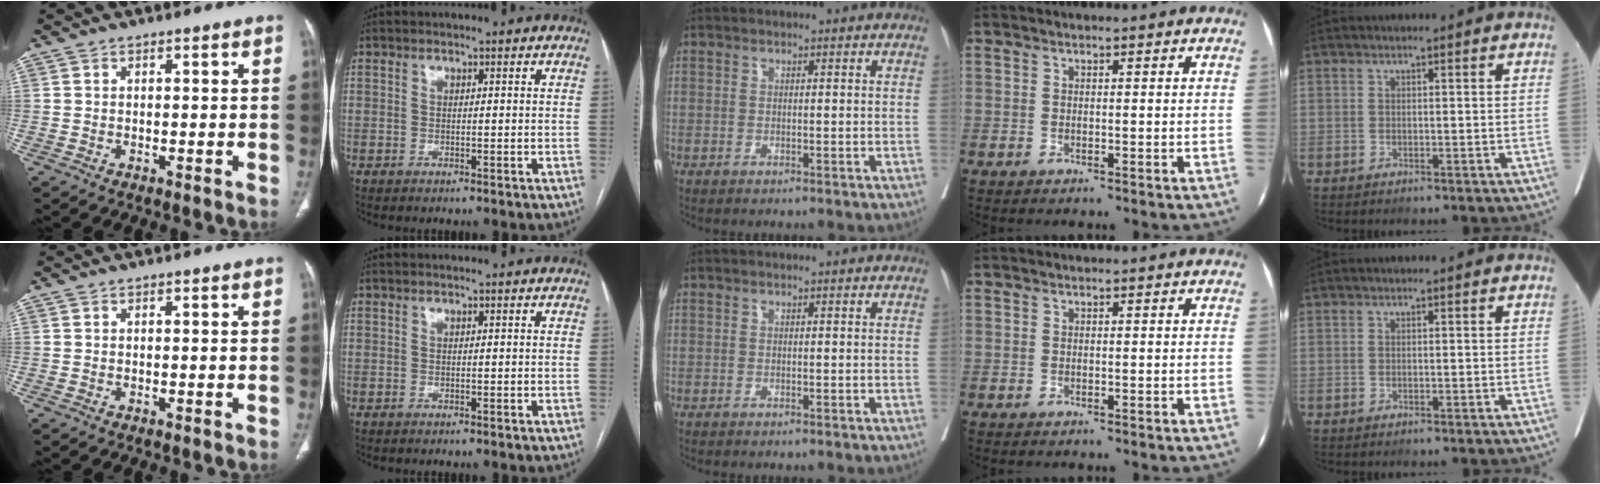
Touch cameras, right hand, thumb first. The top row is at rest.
{}